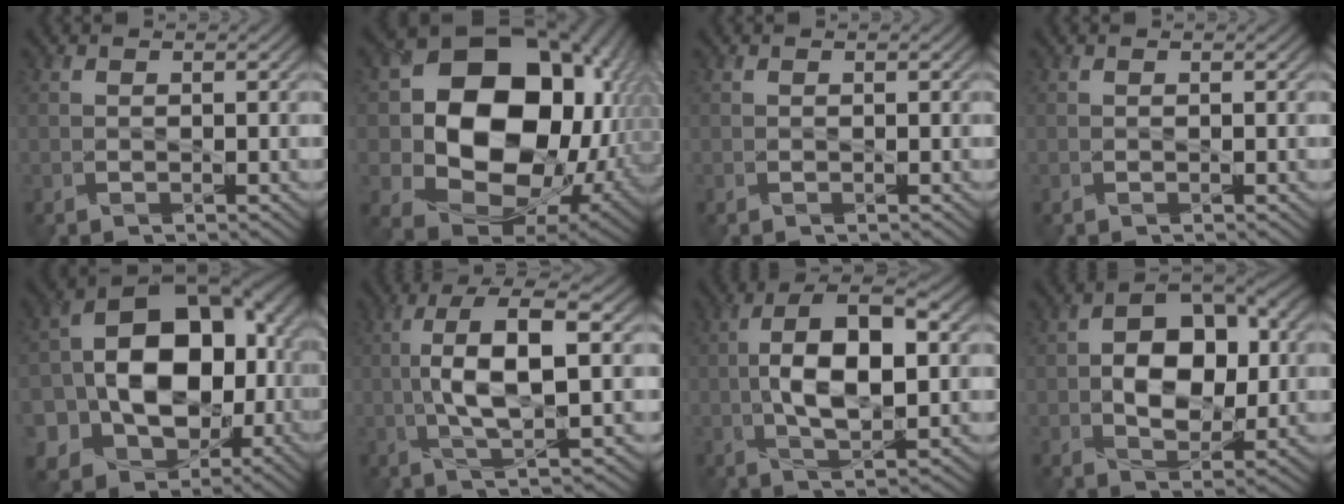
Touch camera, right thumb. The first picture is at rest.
{"total": 18.9, "force": [1.1, 14.4, 12.1], "torque": [-0.225, -0.043, 0.049]}
{"total": 0.0}
{"total": 0.0}
{"total": 19.9, "force": [-2.1, 15.0, 12.9], "torque": [-0.223, -0.024, -0.030]}
{"total": 9.1, "force": [0.3, 2.8, 8.7], "torque": [-0.171, 0.010, 0.003]}
{"total": 11.1, "force": [0.4, 4.8, 10.0], "torque": [-0.188, 0.007, 0.007]}
{"total": 9.7, "force": [0.1, 6.1, 7.6], "torque": [-0.122, 0.008, -0.002]}